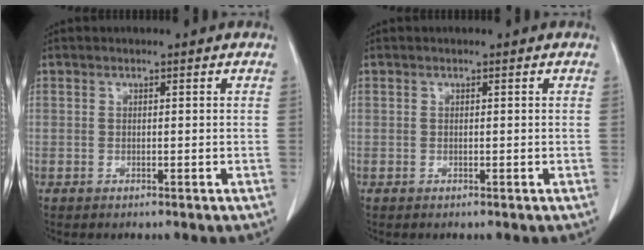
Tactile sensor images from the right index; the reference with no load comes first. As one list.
[{"total": 0.0}]